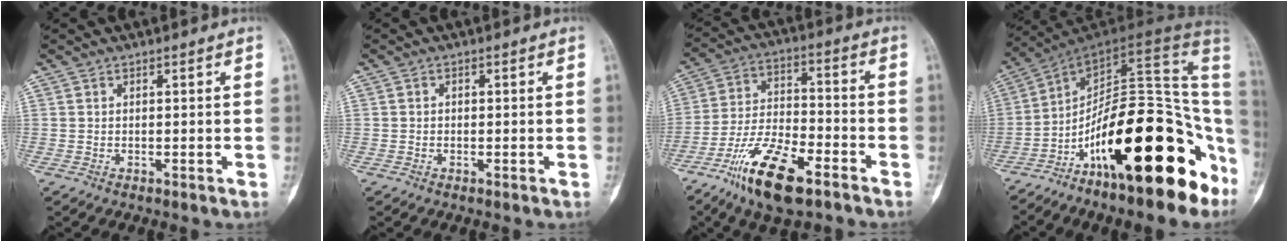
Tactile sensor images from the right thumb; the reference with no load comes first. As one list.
[{"total": 0.9, "force": [-0.2, 0.8, 0.1], "torque": [0.009, 0.005, -0.006]}, {"total": 15.8, "force": [-9.8, 5.8, 11.0], "torque": [-0.197, 0.051, -0.180]}, {"total": 24.7, "force": [-10.6, 8.3, 20.7], "torque": [-0.230, 0.084, -0.167]}]